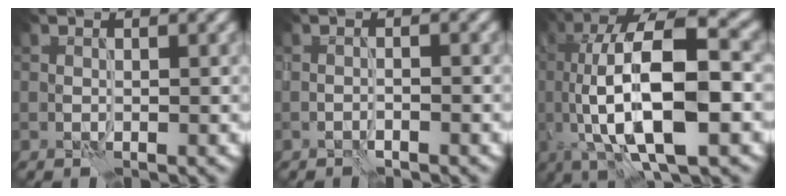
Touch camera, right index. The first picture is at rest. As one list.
[{"total": 1.0, "force": [-0.9, 0.1, 0.5], "torque": [-0.011, 0.004, -0.019]}, {"total": 15.2, "force": [0.3, 6.0, 14.0], "torque": [-0.244, 0.020, 0.003]}]